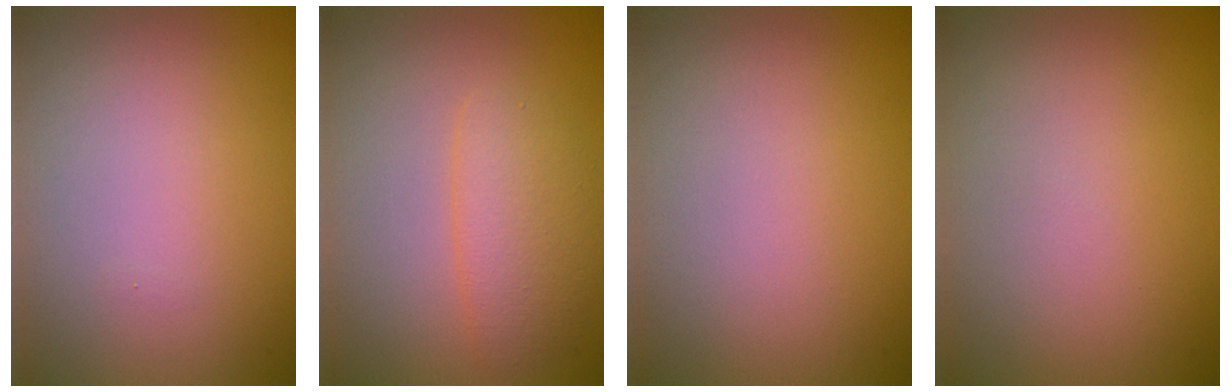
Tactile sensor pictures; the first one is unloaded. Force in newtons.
{"total": 2.8, "press": 2.8, "slide": 0.1}
{"total": 0.0}
{"total": 0.0}